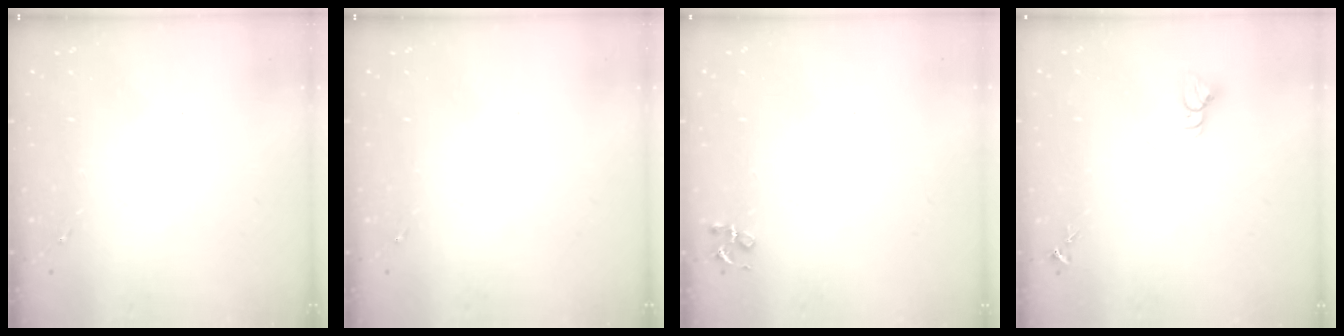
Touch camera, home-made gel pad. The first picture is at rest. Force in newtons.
{"total": 0.0}
{"total": 4.1, "press": 4.1, "slide": 0.5}
{"total": 5.0, "press": 5.0, "slide": 0.4}